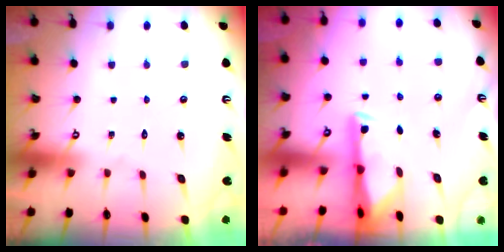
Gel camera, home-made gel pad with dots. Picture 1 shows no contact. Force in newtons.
{"total": 3.0, "press": 2.9, "slide": 0.6}